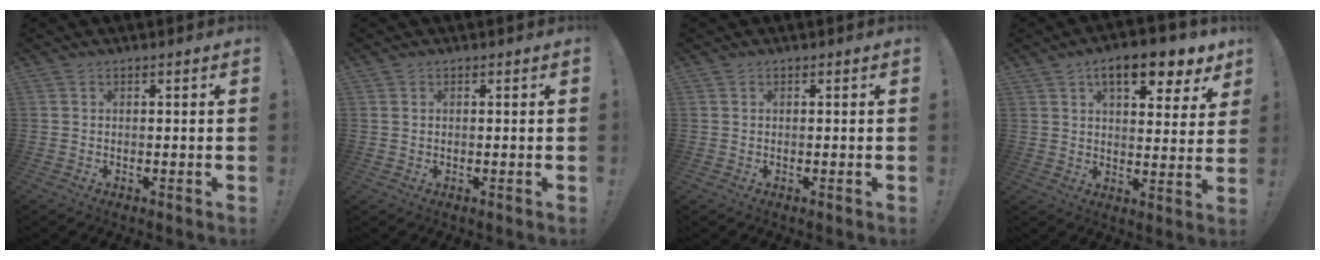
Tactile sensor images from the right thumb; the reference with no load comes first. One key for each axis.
{"total": 0.7, "fx": 0.4, "fy": 0.5, "fz": 0.3, "tx": -0.009, "ty": 0.003, "tz": 0.008}
{"total": 0.0}
{"total": 11.6, "fx": 6.9, "fy": 4.0, "fz": 8.4, "tx": -0.110, "ty": -0.037, "tz": 0.111}